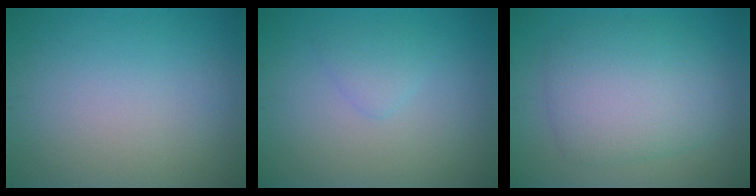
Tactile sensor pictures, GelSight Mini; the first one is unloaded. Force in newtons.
{"total": 1.4, "press": 1.4, "slide": 0.1}
{"total": 6.1, "press": 6.1, "slide": 0.1}